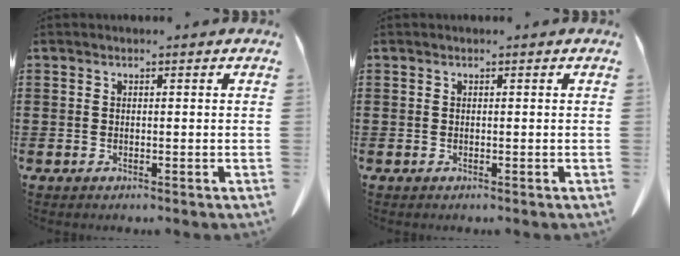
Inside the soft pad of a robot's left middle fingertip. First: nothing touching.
{"total": 0.0}